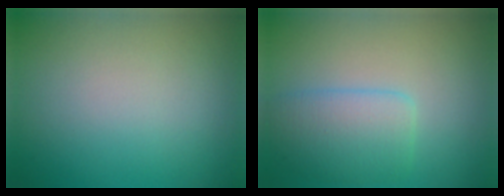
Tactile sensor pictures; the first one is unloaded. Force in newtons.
{"total": 3.5, "press": 3.5, "slide": 0.1}